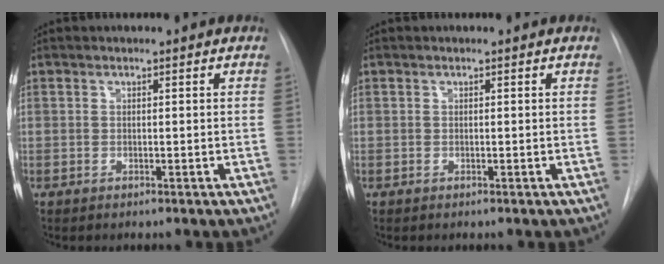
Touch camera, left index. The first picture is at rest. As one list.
[{"total": 0.0}]